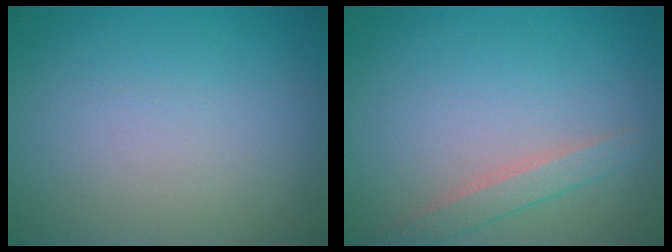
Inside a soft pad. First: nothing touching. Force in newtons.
{"total": 1.9, "press": 1.9, "slide": 0.1}